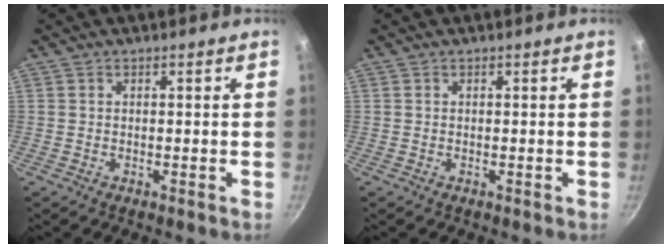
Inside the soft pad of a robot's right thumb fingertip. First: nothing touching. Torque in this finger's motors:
{"motor_torque": [0.00, 0.00, 0.01, 0.01, 0.00]}